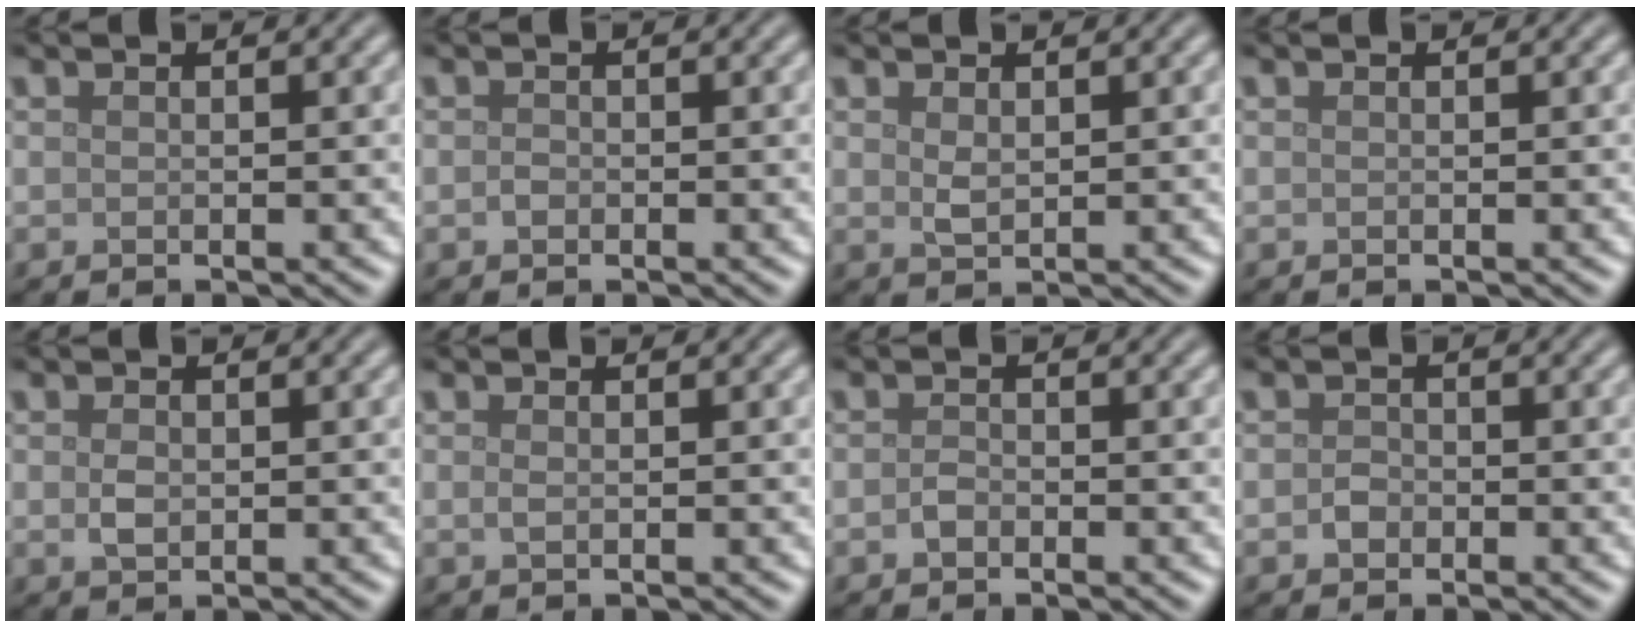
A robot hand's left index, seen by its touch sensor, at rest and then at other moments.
{"total": 0.6, "force": [-0.2, 0.5, 0.3], "torque": [-0.006, -0.002, -0.006]}
{"total": 1.4, "force": [0.5, 0.7, 1.0], "torque": [-0.023, -0.003, 0.014]}
{"total": 0.0}
{"total": 1.4, "force": [0.1, 1.0, 1.0], "torque": [-0.021, -0.002, 0.002]}
{"total": 0.5, "force": [0.1, 0.2, 0.5], "torque": [-0.011, 0.000, 0.002]}
{"total": 0.9, "force": [-0.5, 0.6, 0.5], "torque": [-0.013, -0.001, -0.011]}
{"total": 1.1, "force": [-0.4, 1.0, 0.4], "torque": [-0.006, -0.001, -0.010]}